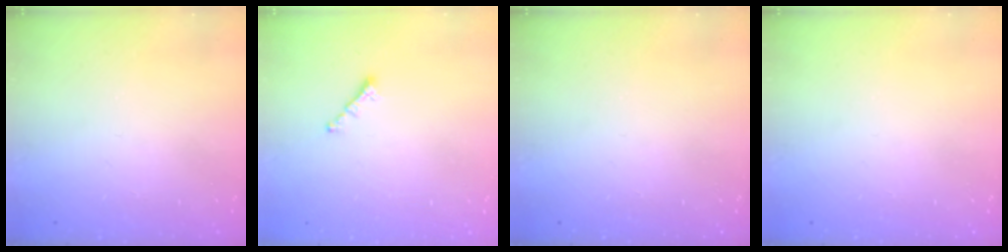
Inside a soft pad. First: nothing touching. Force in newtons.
{"total": 1.6, "press": 1.5, "slide": 0.5}
{"total": 0.0}
{"total": 0.0}